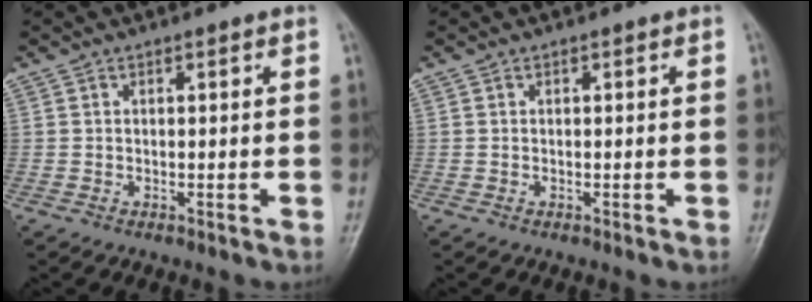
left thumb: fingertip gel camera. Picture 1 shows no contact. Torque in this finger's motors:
{"motor_torque": [-0.04, 0.05, -0.02, -0.04, 0.00]}